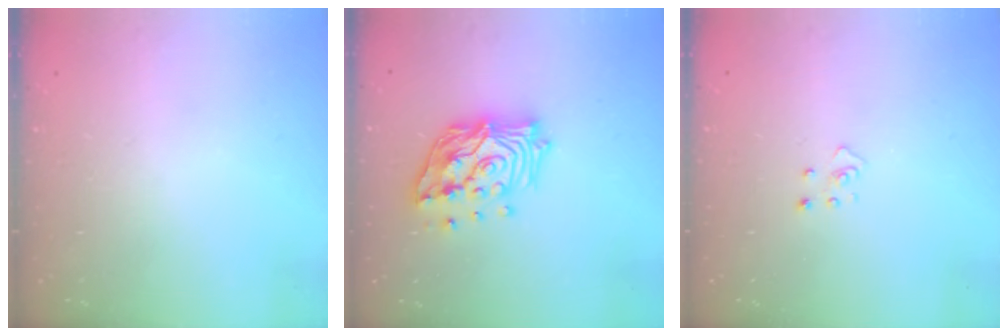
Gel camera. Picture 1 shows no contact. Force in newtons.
{"total": 18.1, "press": 17.9, "slide": 2.6}
{"total": 2.5, "press": 2.4, "slide": 0.3}